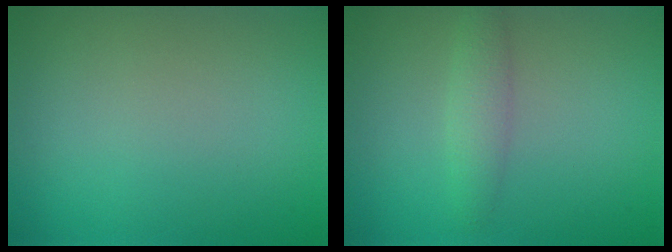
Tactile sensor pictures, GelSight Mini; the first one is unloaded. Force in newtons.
{"total": 1.8, "press": 1.8, "slide": 0.0}